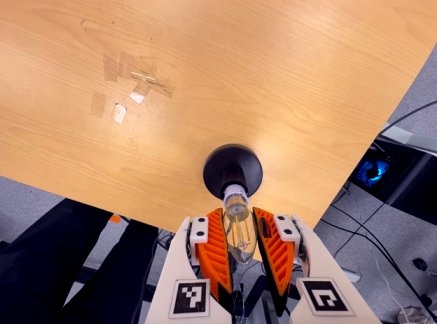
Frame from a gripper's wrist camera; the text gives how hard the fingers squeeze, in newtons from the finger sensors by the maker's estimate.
{"total": 10.9, "left": 10.8, "right": 11.0}